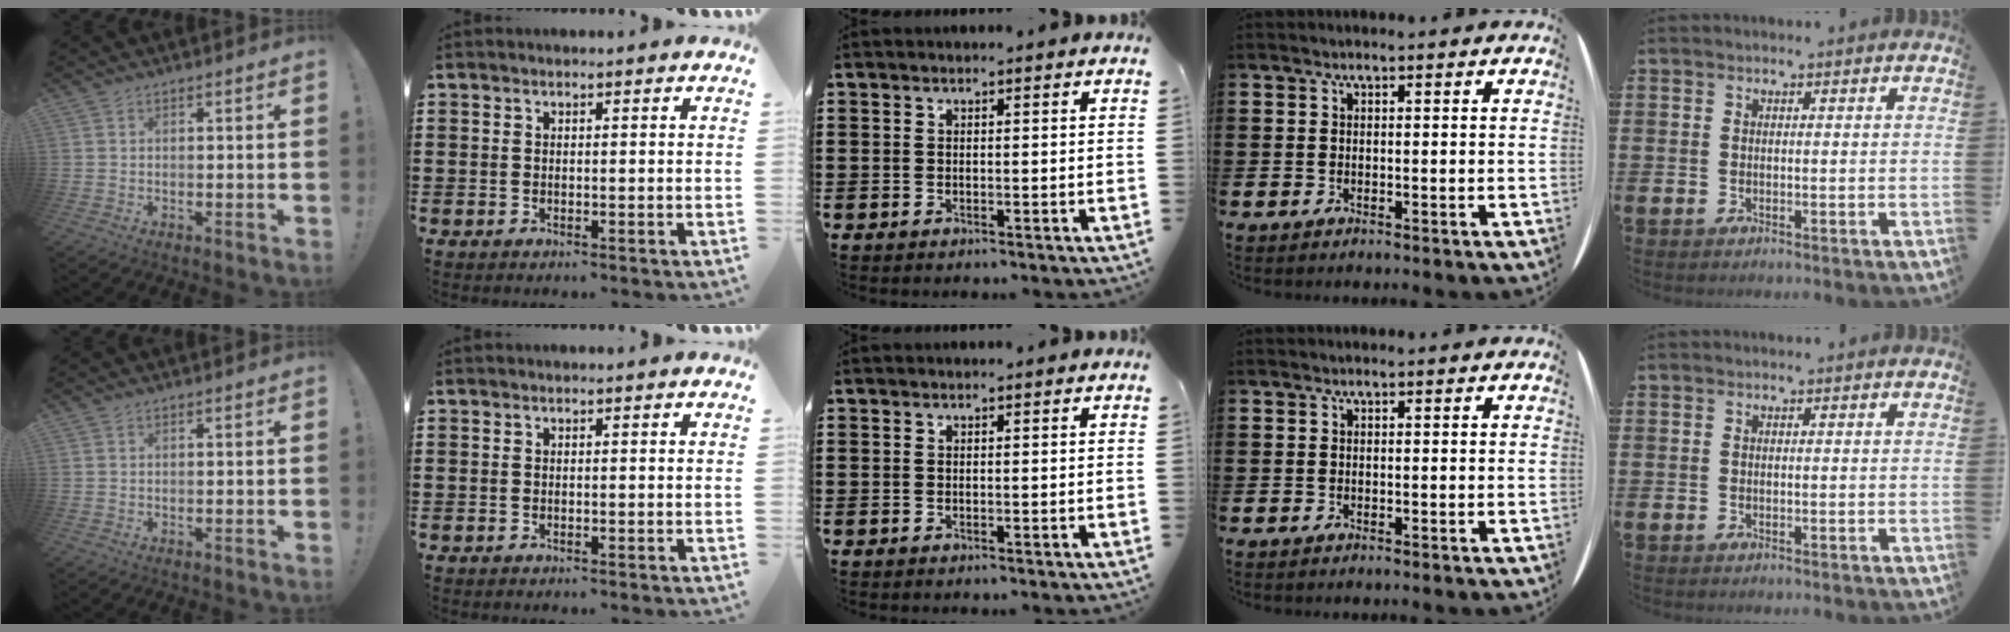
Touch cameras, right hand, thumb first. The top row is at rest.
{}